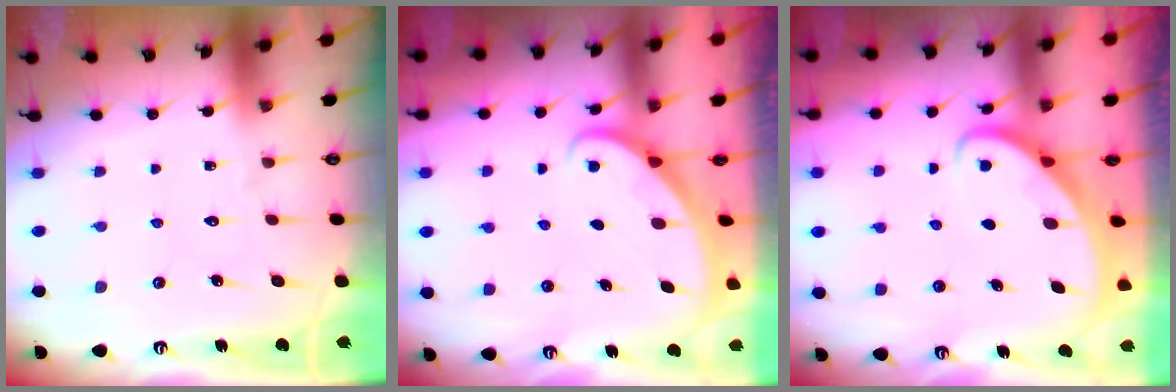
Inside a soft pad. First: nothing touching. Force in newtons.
{"total": 1.9, "press": 1.9, "slide": 0.1}
{"total": 2.8, "press": 2.8, "slide": 0.2}